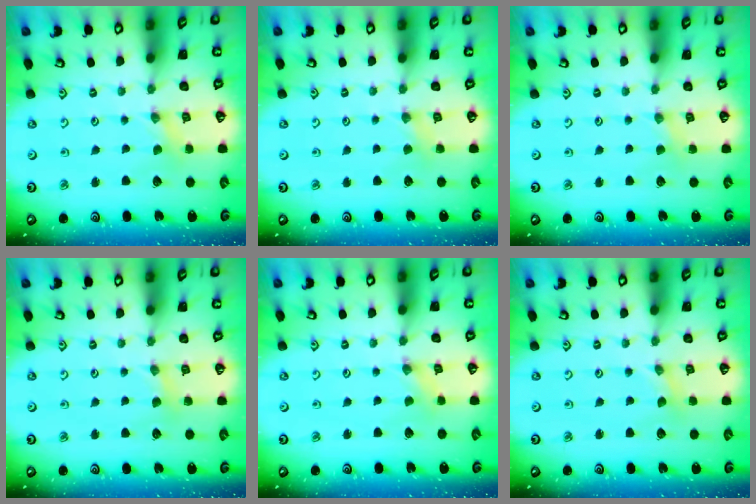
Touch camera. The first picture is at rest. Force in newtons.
{"total": 2.7, "press": 2.7, "slide": 0.4}
{"total": 1.8, "press": 1.7, "slide": 0.4}
{"total": 2.7, "press": 2.7, "slide": 0.4}
{"total": 0.0}
{"total": 0.8, "press": 0.8, "slide": 0.2}